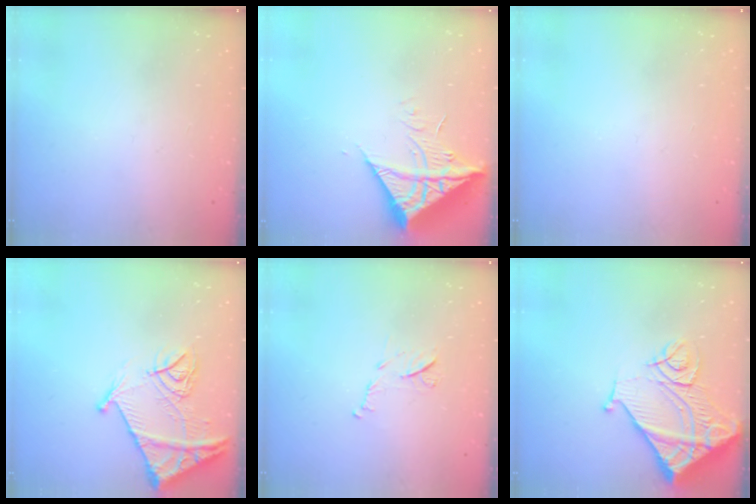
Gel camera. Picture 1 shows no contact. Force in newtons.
{"total": 11.9, "press": 11.8, "slide": 1.4}
{"total": 0.0}
{"total": 13.6, "press": 13.6, "slide": 1.5}
{"total": 7.5, "press": 7.4, "slide": 0.3}
{"total": 15.3, "press": 15.2, "slide": 1.9}